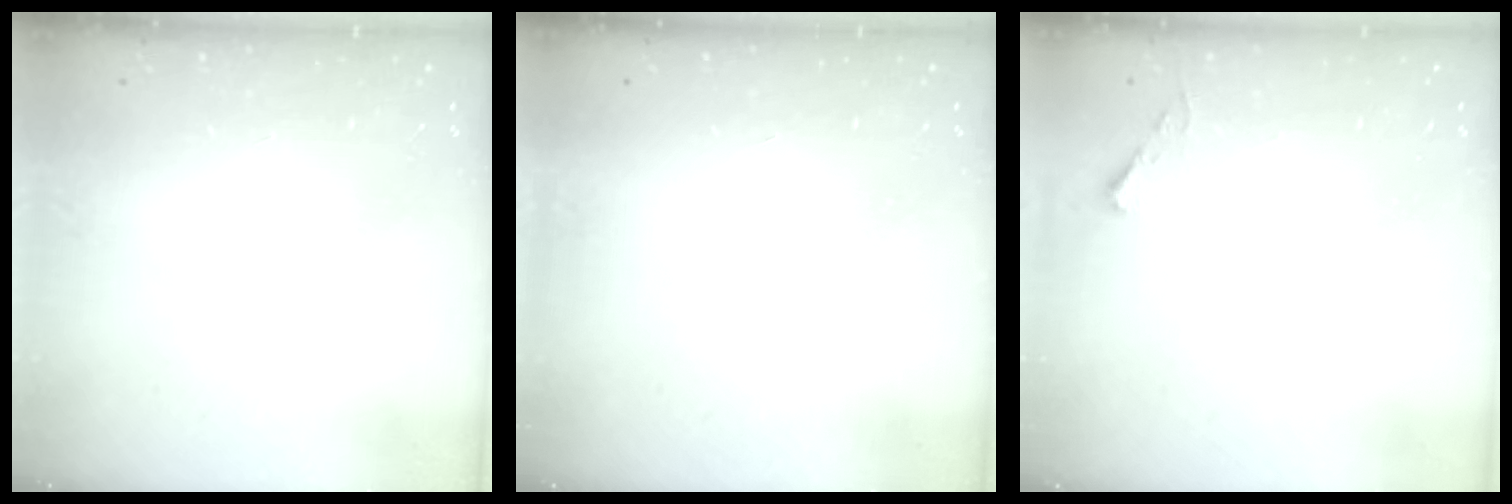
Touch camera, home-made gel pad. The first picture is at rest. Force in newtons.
{"total": 1.6, "press": 1.6, "slide": 0.1}
{"total": 3.5, "press": 3.5, "slide": 0.4}